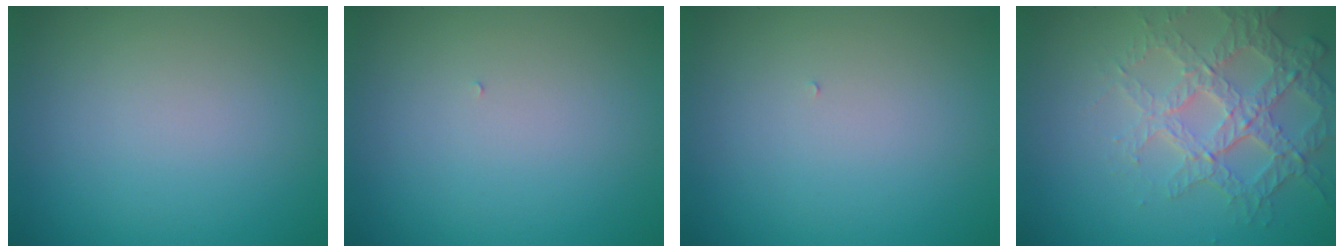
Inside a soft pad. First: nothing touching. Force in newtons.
{"total": 0.0}
{"total": 0.0}
{"total": 4.0, "press": 3.9, "slide": 1.0}